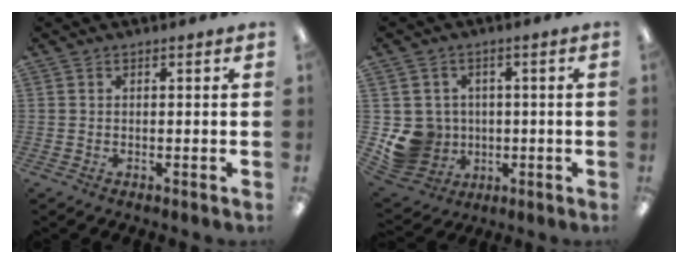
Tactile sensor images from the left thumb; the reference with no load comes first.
{"total": 9.0, "force": [-1.0, 8.8, 1.8], "torque": [-0.063, 0.002, -0.005]}